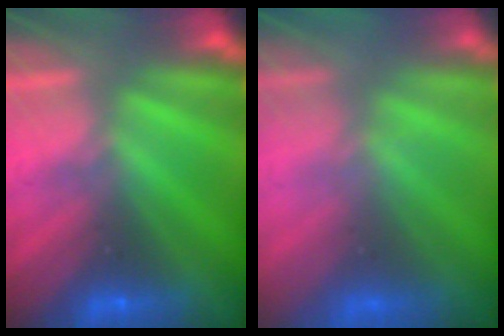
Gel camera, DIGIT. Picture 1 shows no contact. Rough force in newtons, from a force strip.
{"total": 9.6}